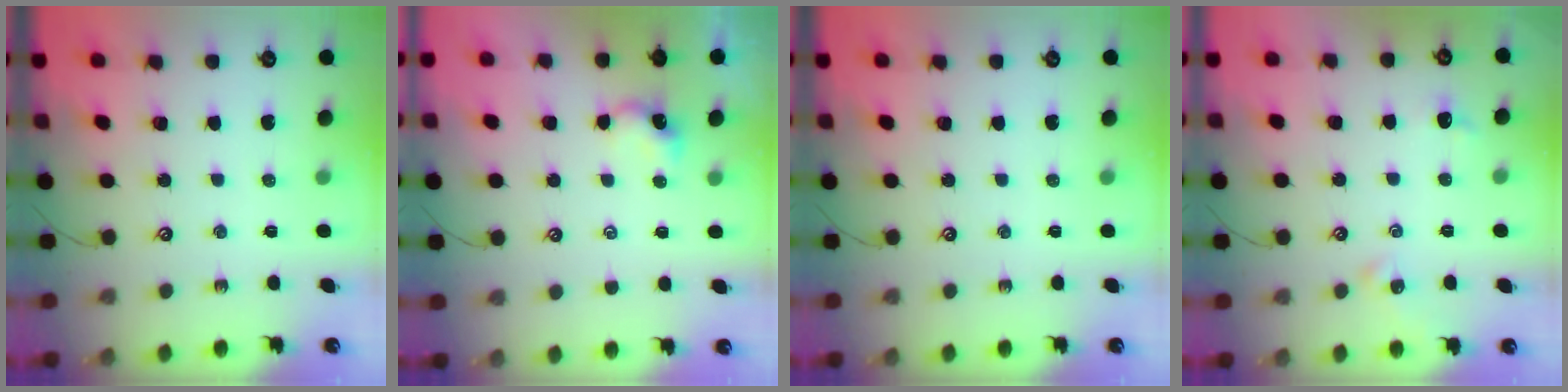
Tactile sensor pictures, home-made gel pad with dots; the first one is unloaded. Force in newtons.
{"total": 0.6, "press": 0.5, "slide": 0.3}
{"total": 0.0}
{"total": 3.0, "press": 3.0, "slide": 0.6}